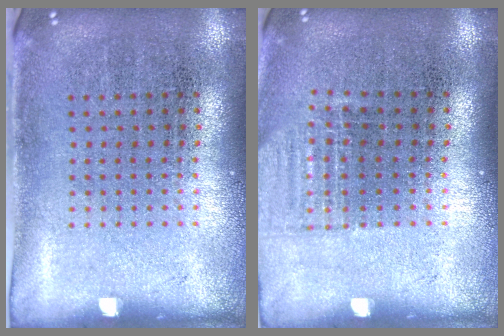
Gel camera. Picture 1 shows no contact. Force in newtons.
{"total": 1.0, "press": 1.0, "slide": 0.4}